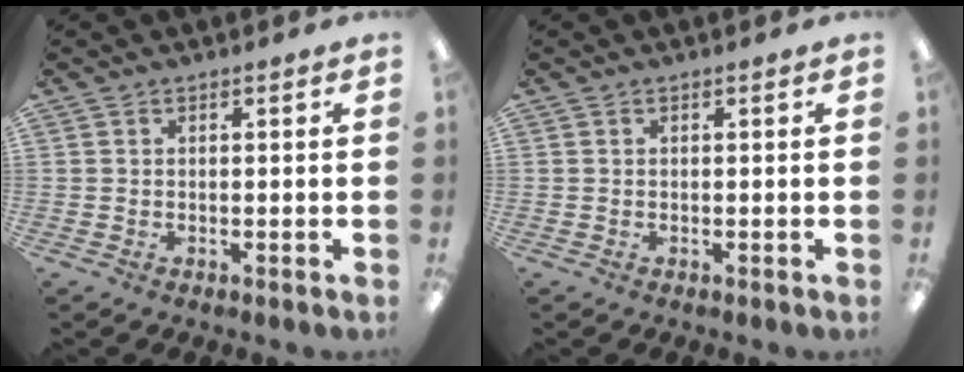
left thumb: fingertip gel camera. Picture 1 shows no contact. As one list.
[{"total": 0.0}]